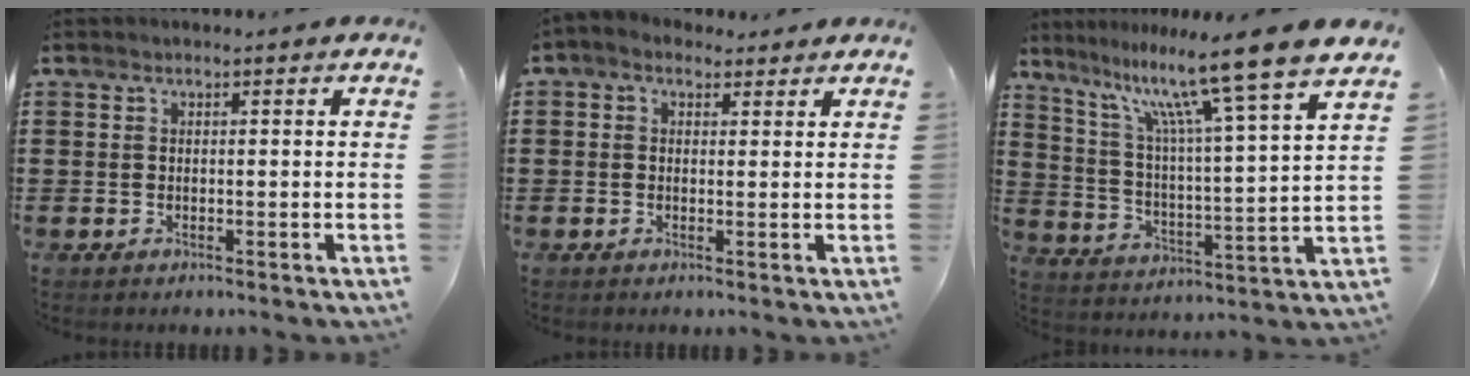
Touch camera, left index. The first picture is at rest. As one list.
[{"total": 1.4, "force": [0.5, 1.1, 0.7], "torque": [-0.019, 0.007, 0.009]}, {"total": 13.0, "force": [10.4, -0.8, 7.8], "torque": [-0.170, -0.072, 0.163]}]